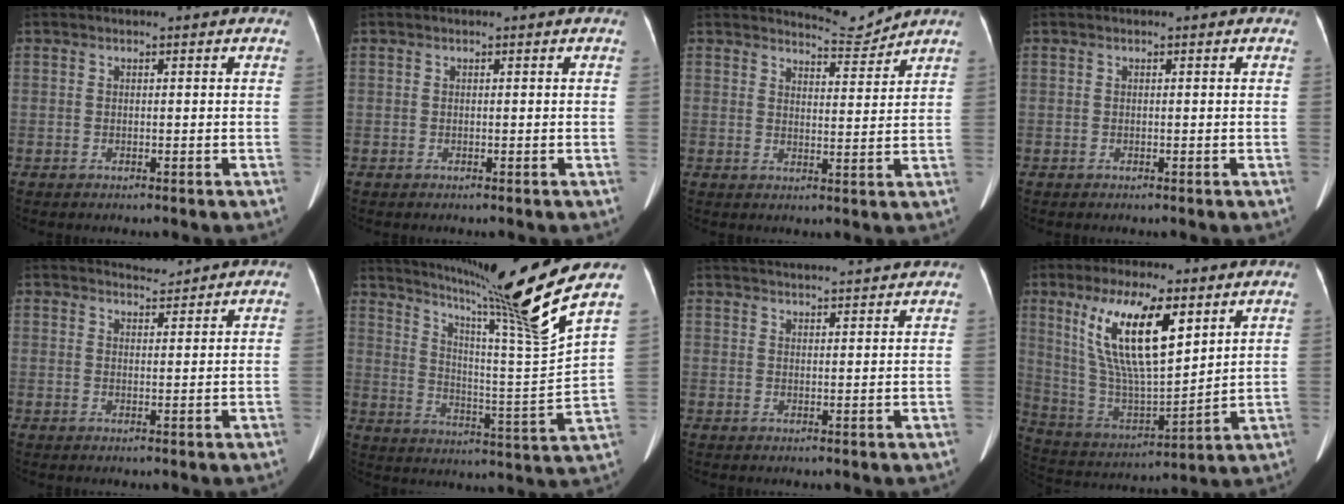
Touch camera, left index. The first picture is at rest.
{"total": 0.0}
{"total": 3.9, "force": [3.9, -0.6, -0.7], "torque": [0.001, -0.020, 0.062]}
{"total": 0.0}
{"total": 1.8, "force": [1.7, -0.1, -0.4], "torque": [-0.001, -0.002, 0.032]}
{"total": 17.9, "force": [14.0, -4.4, 10.2], "torque": [-0.165, -0.061, 0.208]}
{"total": 11.5, "force": [10.9, 0.4, 3.8], "torque": [-0.061, 0.027, 0.144]}
{"total": 15.9, "force": [7.1, 4.1, 13.6], "torque": [-0.273, 0.003, 0.137]}